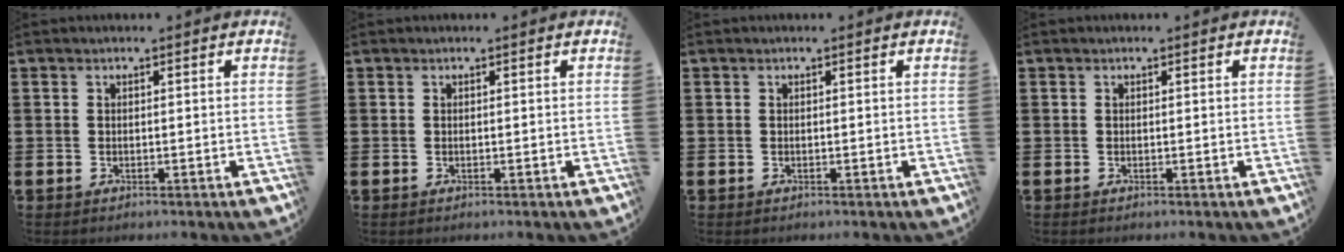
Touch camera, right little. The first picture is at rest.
{"total": 0.0}
{"total": 0.0}
{"total": 0.0}